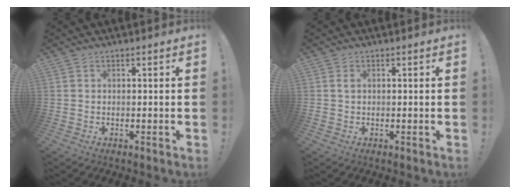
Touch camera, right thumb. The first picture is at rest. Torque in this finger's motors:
{"motor_torque": [0.00, 0.00, 0.03, -0.04, 0.00]}